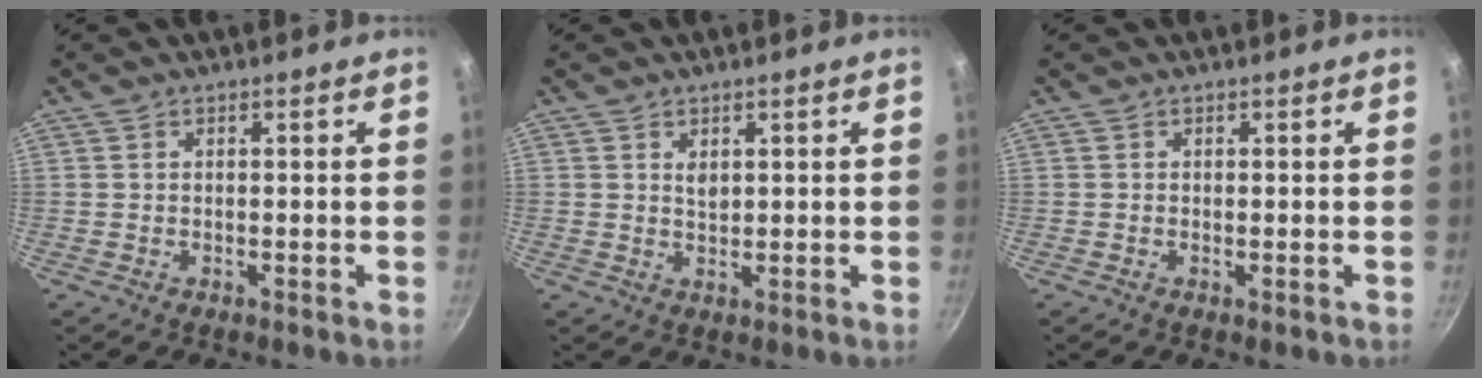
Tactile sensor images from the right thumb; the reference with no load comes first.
{"total": 2.0, "force": [0.9, 1.1, 1.4], "torque": [-0.020, -0.007, 0.016]}
{"total": 0.0}